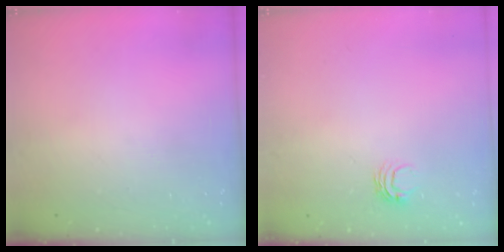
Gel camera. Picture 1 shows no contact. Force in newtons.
{"total": 4.9, "press": 4.9, "slide": 0.3}